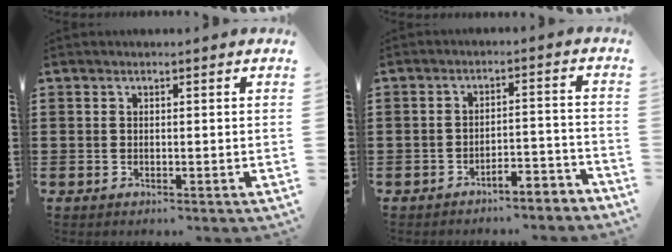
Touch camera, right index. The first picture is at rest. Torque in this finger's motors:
{"motor_torque": [-0.80, 1.33, -0.08, -0.06]}